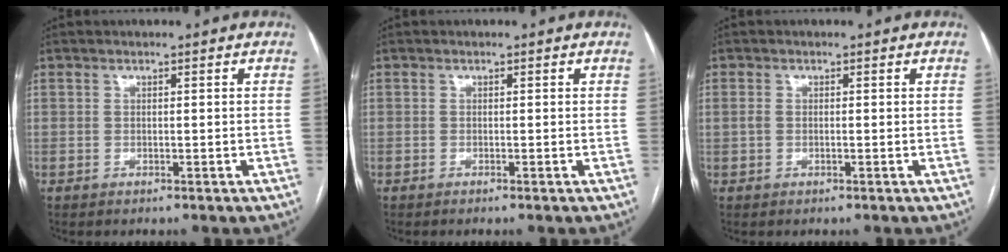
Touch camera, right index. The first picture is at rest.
{"total": 0.0}
{"total": 1.0, "force": [0.0, 0.7, 0.7], "torque": [-0.021, 0.006, 0.002]}